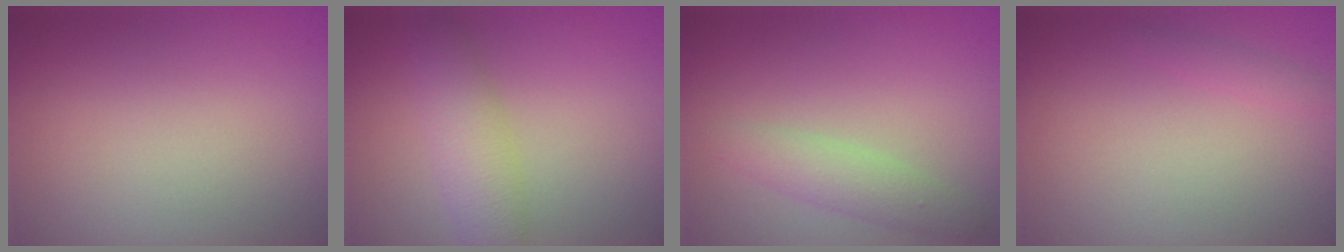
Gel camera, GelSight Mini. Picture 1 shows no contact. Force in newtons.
{"total": 3.8, "press": 3.8, "slide": 0.0}
{"total": 2.6, "press": 2.6, "slide": 0.2}
{"total": 0.9, "press": 0.9, "slide": 0.1}